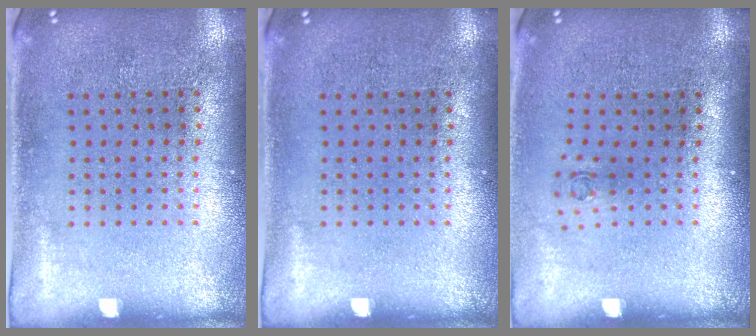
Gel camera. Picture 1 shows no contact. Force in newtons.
{"total": 0.0}
{"total": 0.7, "press": 0.3, "slide": 0.6}